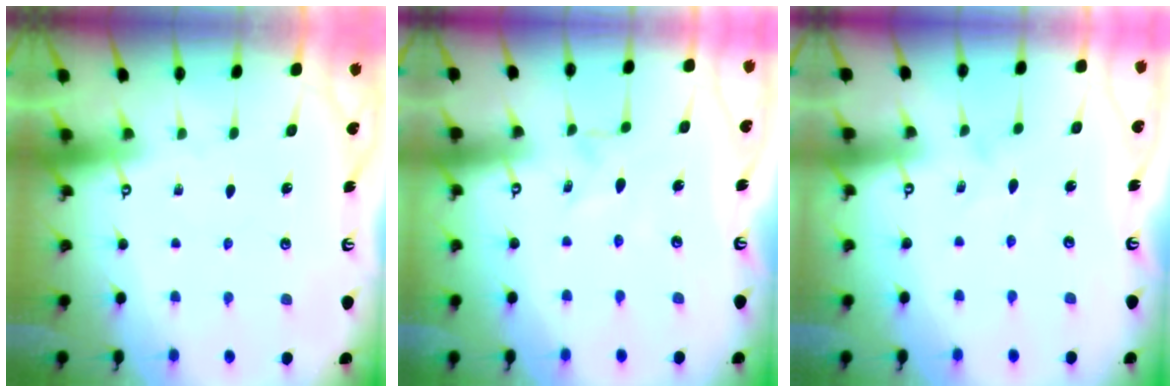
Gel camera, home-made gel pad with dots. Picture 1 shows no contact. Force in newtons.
{"total": 0.0}
{"total": 0.0}